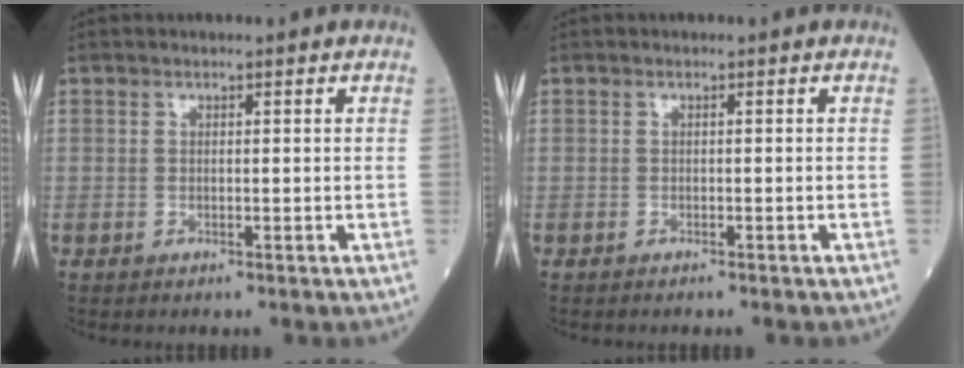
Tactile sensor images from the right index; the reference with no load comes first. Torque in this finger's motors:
{"motor_torque": [-0.19, -0.09, 0.08, 0.01]}